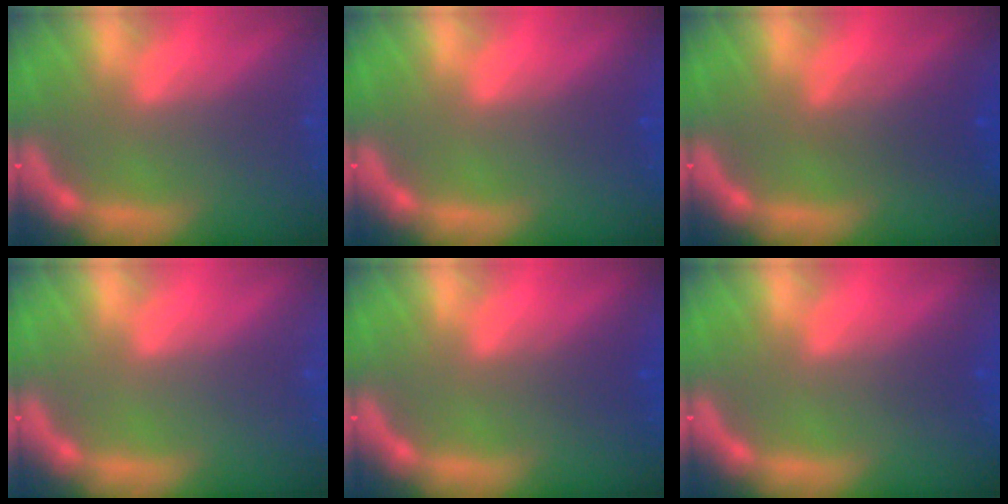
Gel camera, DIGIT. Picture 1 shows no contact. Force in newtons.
{"total": 1.0}
{"total": 3.0}
{"total": 0.0}
{"total": 1.5}
{"total": 1.0}